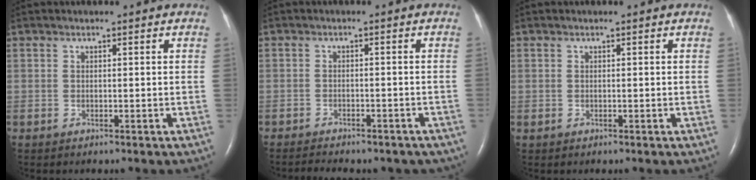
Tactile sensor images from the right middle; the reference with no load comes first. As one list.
[{"total": 10.7, "force": [-9.1, 3.9, 4.1], "torque": [-0.069, 0.003, -0.101]}, {"total": 0.0}]